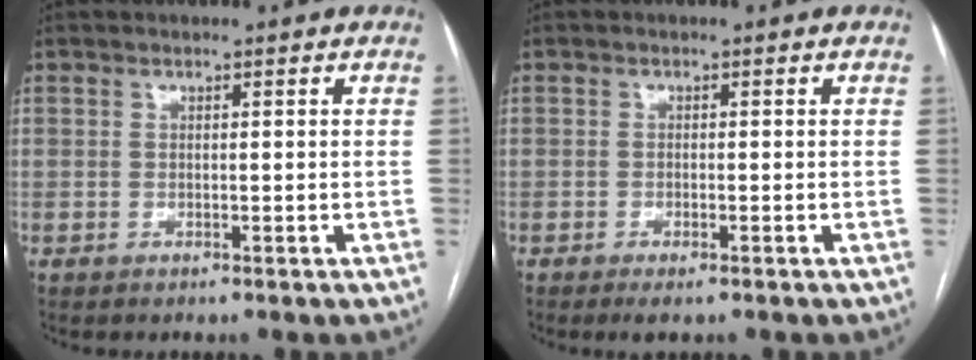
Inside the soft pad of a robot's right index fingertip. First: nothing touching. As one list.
[{"total": 2.0, "force": [-1.3, 0.4, 1.5], "torque": [-0.024, -0.003, -0.019]}]